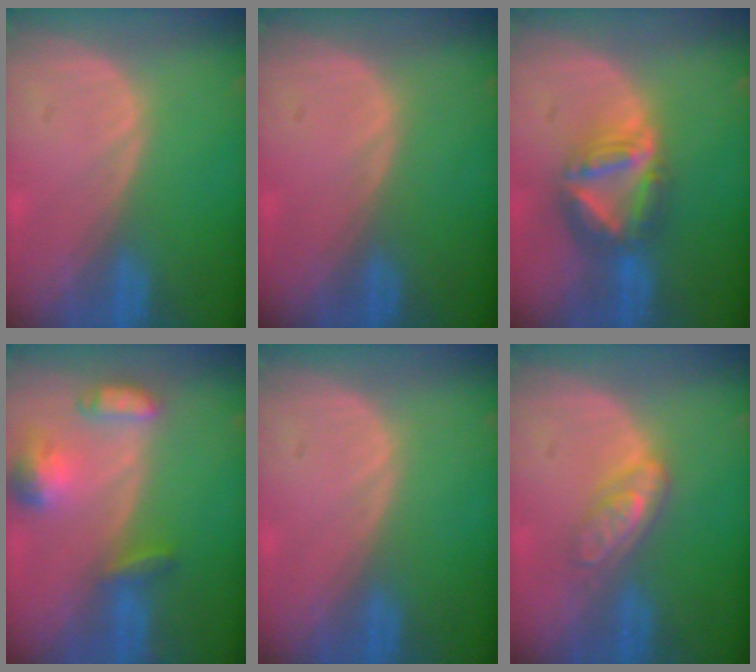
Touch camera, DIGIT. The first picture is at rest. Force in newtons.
{"total": 0.0}
{"total": 7.9, "press": 6.8, "slide": 4.0}
{"total": 6.5, "press": 6.3, "slide": 1.8}
{"total": 0.0}
{"total": 4.7, "press": 4.3, "slide": 1.9}